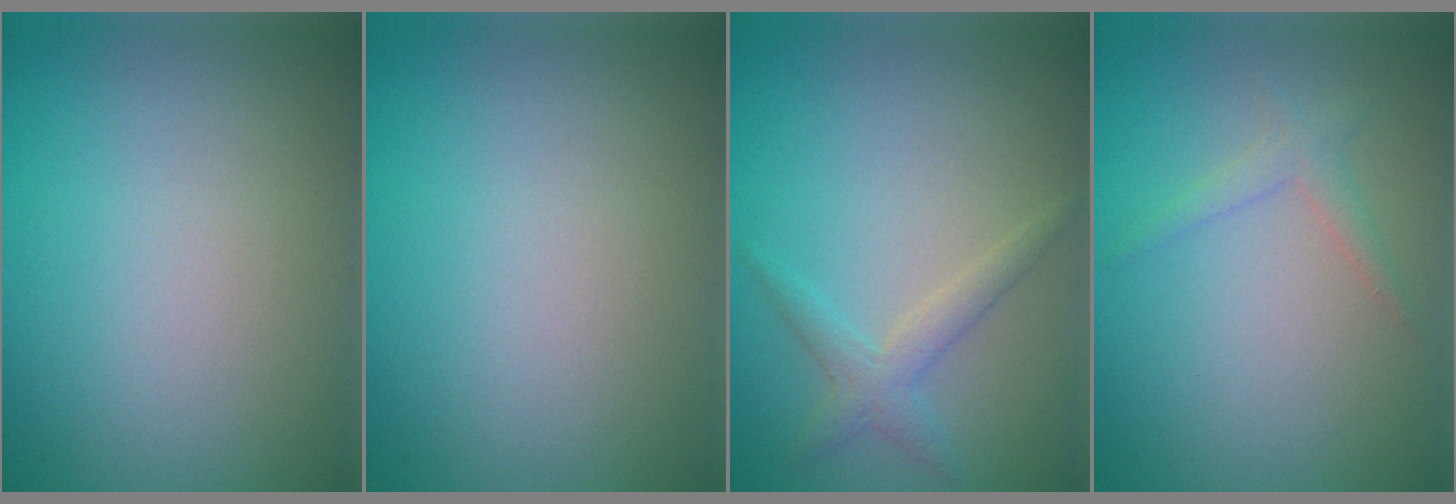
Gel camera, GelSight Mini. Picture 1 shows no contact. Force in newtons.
{"total": 0.0}
{"total": 2.0, "press": 2.0, "slide": 0.1}
{"total": 1.3, "press": 1.3, "slide": 0.1}